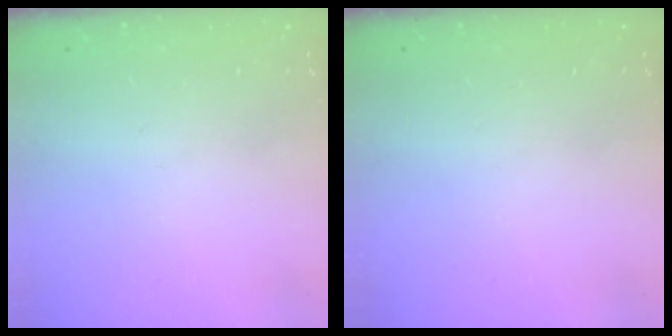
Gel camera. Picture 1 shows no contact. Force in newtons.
{"total": 0.0}